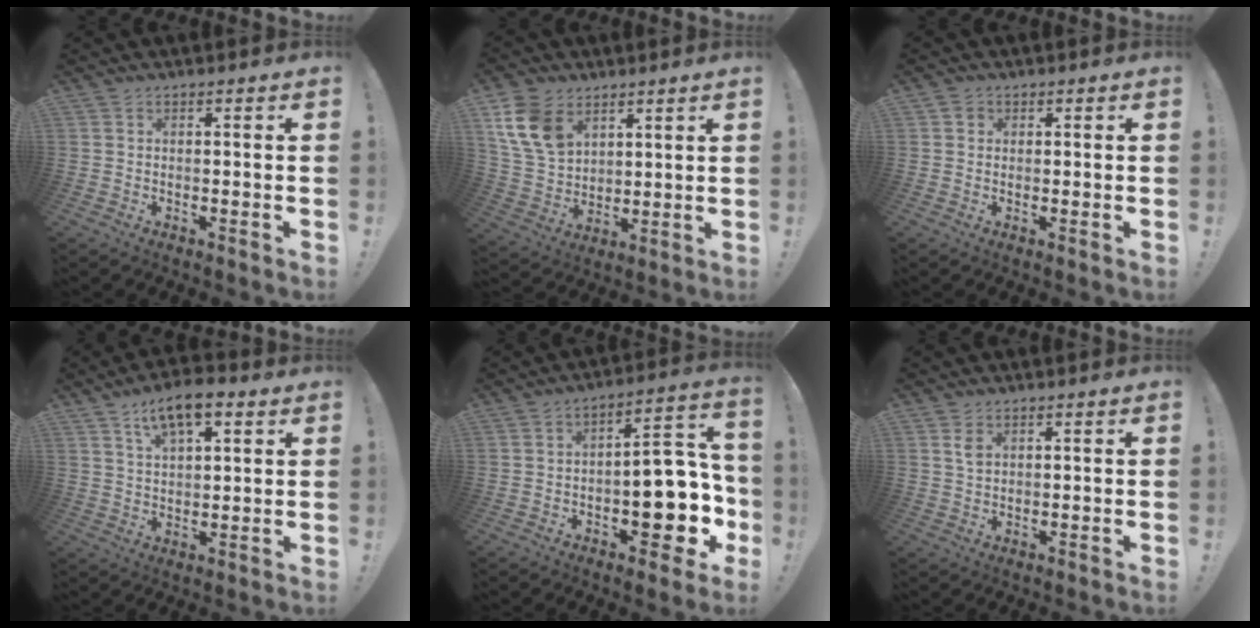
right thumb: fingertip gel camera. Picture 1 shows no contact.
{"total": 14.7, "force": [7.2, 10.3, 7.7], "torque": [-0.143, -0.028, 0.146]}
{"total": 1.6, "force": [0.8, 1.4, 0.2], "torque": [0.001, 0.001, 0.013]}
{"total": 10.0, "force": [5.7, 4.4, 6.9], "torque": [-0.107, -0.015, 0.102]}
{"total": 14.7, "force": [-3.6, 8.8, 11.2], "torque": [-0.098, 0.023, -0.053]}
{"total": 2.8, "force": [1.2, 1.6, 1.9], "torque": [-0.016, -0.007, 0.017]}